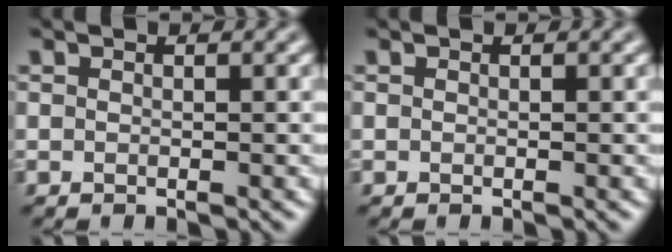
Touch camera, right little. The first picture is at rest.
{"total": 0.0}